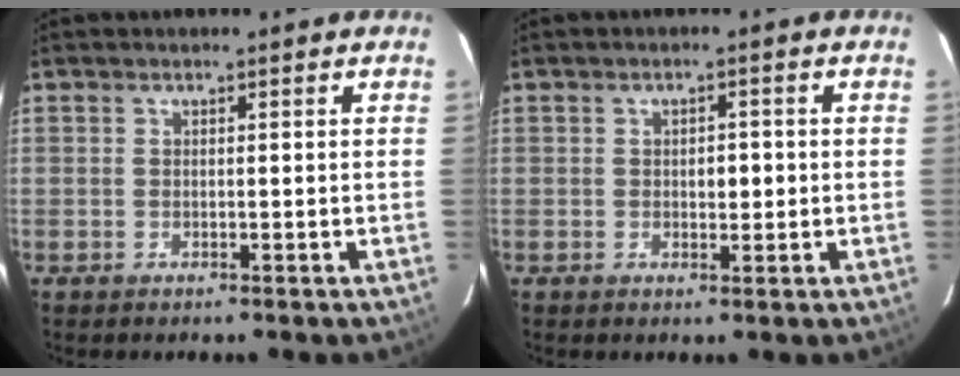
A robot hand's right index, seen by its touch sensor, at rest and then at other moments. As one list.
[{"total": 2.4, "force": [-0.1, 1.2, 2.0], "torque": [-0.029, 0.002, 0.000]}]